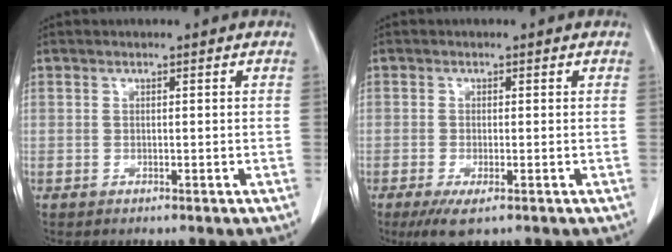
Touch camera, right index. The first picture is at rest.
{"total": 3.8, "force": [-2.1, 0.9, 3.1], "torque": [-0.057, -0.011, -0.031]}